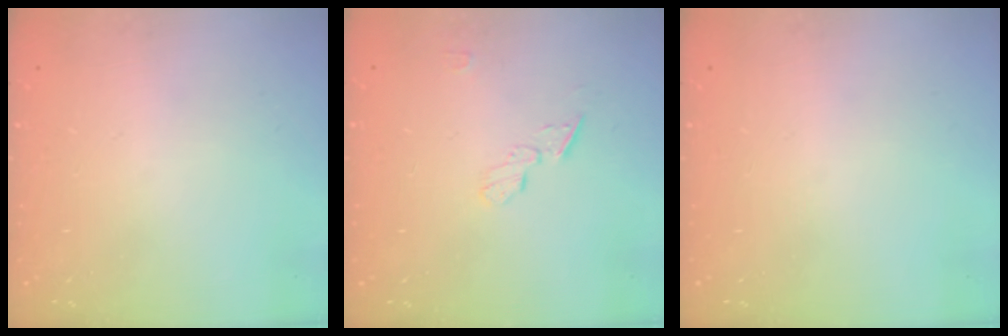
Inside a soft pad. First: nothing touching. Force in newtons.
{"total": 6.2, "press": 6.1, "slide": 0.6}
{"total": 0.0}